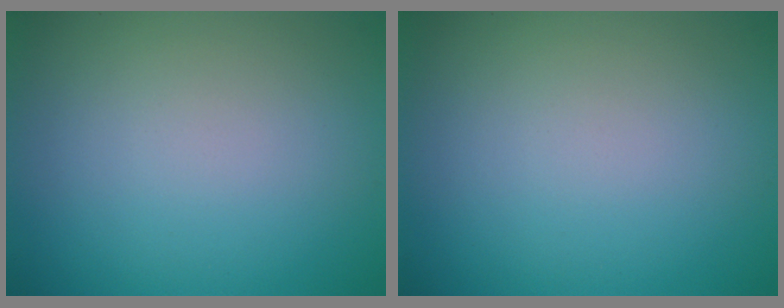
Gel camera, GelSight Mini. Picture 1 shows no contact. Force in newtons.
{"total": 0.0}